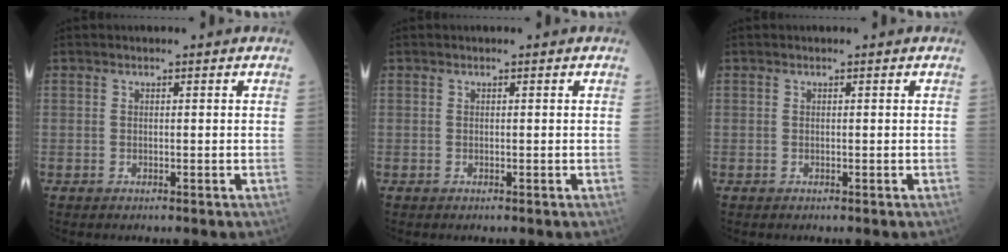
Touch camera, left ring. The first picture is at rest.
{"total": 0.0}
{"total": 0.0}